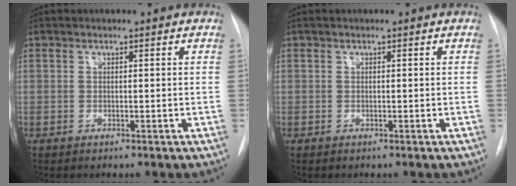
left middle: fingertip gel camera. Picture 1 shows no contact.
{"total": 0.0}